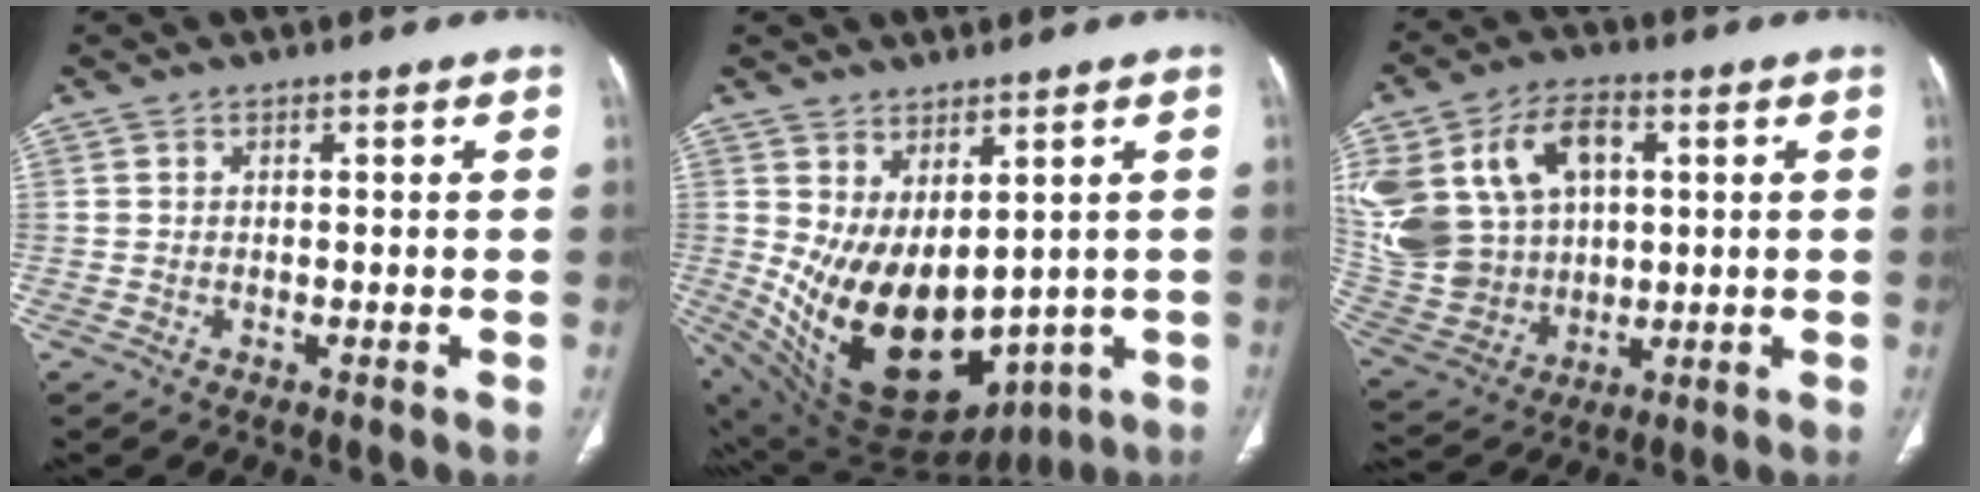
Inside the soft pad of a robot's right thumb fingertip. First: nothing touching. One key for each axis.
{"total": 19.7, "fx": -0.6, "fy": 11.8, "fz": 15.8, "tx": -0.253, "ty": -0.032, "tz": 0.039}
{"total": 23.4, "fx": 6.1, "fy": 17.4, "fz": 14.4, "tx": -0.311, "ty": 0.022, "tz": 0.137}